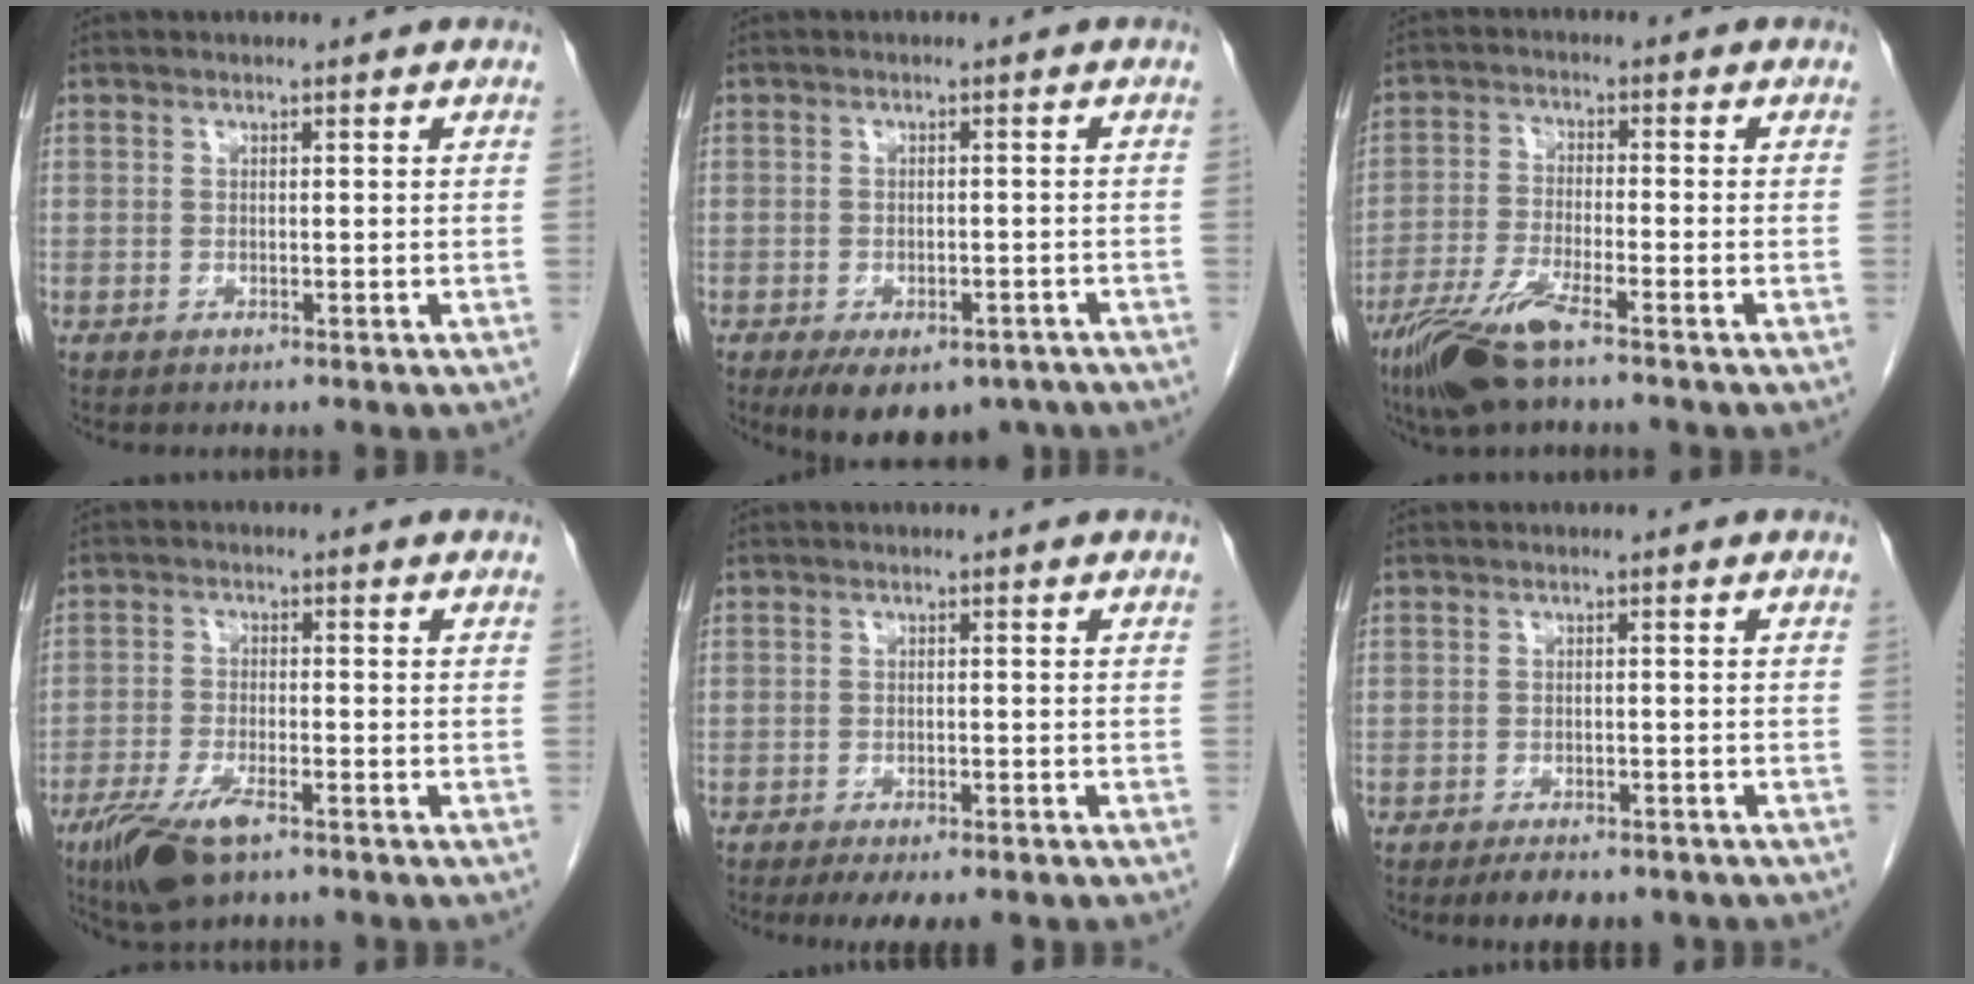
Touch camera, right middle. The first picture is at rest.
{"total": 9.9, "force": [-7.2, 4.7, 5.0], "torque": [-0.066, -0.007, -0.098]}
{"total": 8.4, "force": [-5.7, 0.9, 6.1], "torque": [-0.129, -0.020, -0.111]}
{"total": 7.8, "force": [-5.0, 2.1, 5.6], "torque": [-0.110, -0.014, -0.088]}
{"total": 6.4, "force": [-5.1, 1.4, 3.6], "torque": [-0.046, -0.008, -0.069]}
{"total": 5.3, "force": [-4.3, 1.9, 2.5], "torque": [-0.032, -0.005, -0.055]}